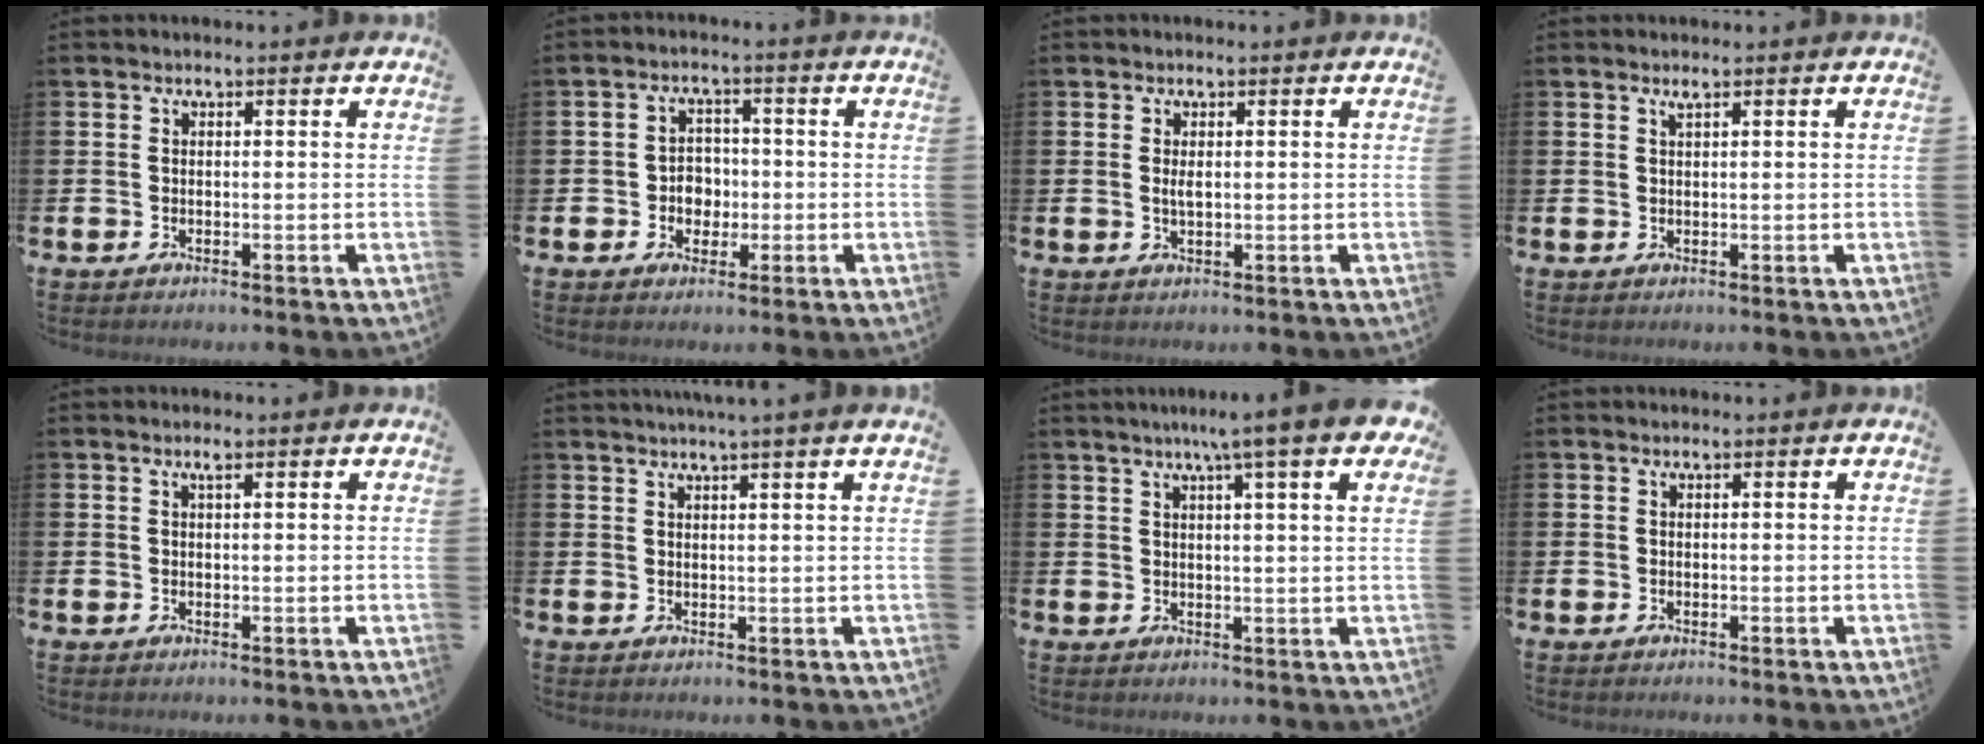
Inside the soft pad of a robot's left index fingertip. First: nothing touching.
{"total": 3.2, "force": [-0.5, 2.9, 1.2], "torque": [-0.025, 0.004, -0.017]}
{"total": 1.3, "force": [0.3, 0.4, 1.2], "torque": [-0.024, 0.002, 0.005]}
{"total": 0.9, "force": [0.7, 0.0, 0.5], "torque": [-0.008, -0.001, 0.012]}
{"total": 1.0, "force": [0.6, 0.1, 0.7], "torque": [-0.011, 0.001, 0.010]}
{"total": 2.1, "force": [1.9, -0.9, 0.6], "torque": [-0.017, -0.004, 0.036]}
{"total": 6.6, "force": [4.8, 0.2, 4.5], "torque": [-0.080, -0.014, 0.078]}
{"total": 0.0}